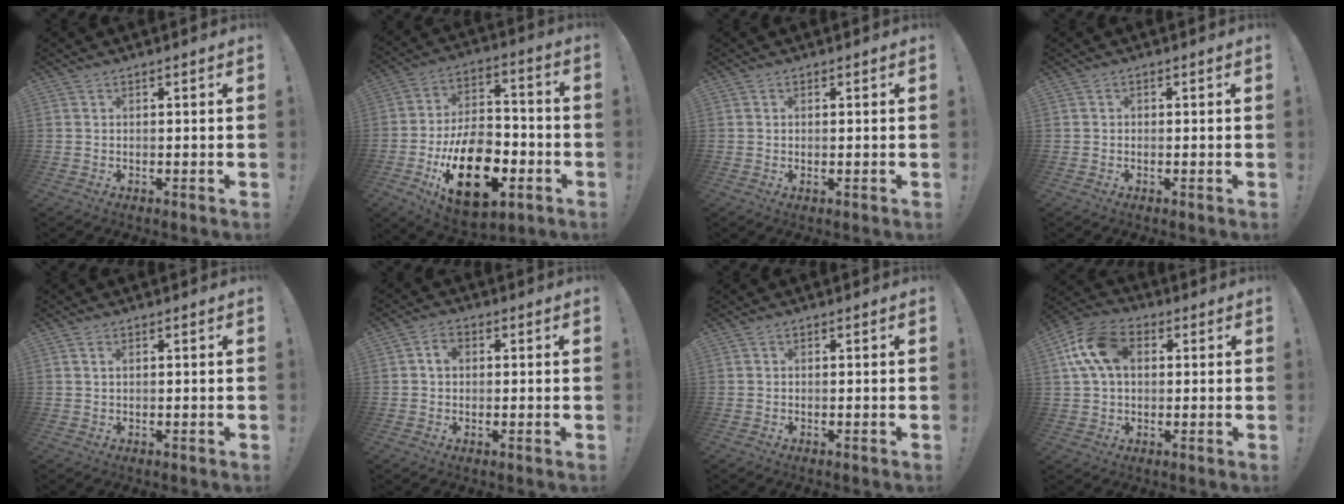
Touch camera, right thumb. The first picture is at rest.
{"total": 23.8, "force": [-8.8, 13.9, 17.2], "torque": [-0.275, 0.056, -0.132]}
{"total": 0.7, "force": [0.3, 0.0, 0.6], "torque": [-0.008, -0.002, 0.005]}
{"total": 0.5, "force": [-0.3, 0.4, 0.2], "torque": [-0.008, 0.003, -0.005]}
{"total": 0.8, "force": [0.3, 0.5, 0.6], "torque": [-0.013, 0.002, 0.007]}
{"total": 3.6, "force": [0.8, 2.6, 2.3], "torque": [-0.035, 0.004, 0.014]}
{"total": 0.0}
{"total": 14.6, "force": [3.6, 9.8, 10.2], "torque": [-0.189, 0.008, 0.069]}